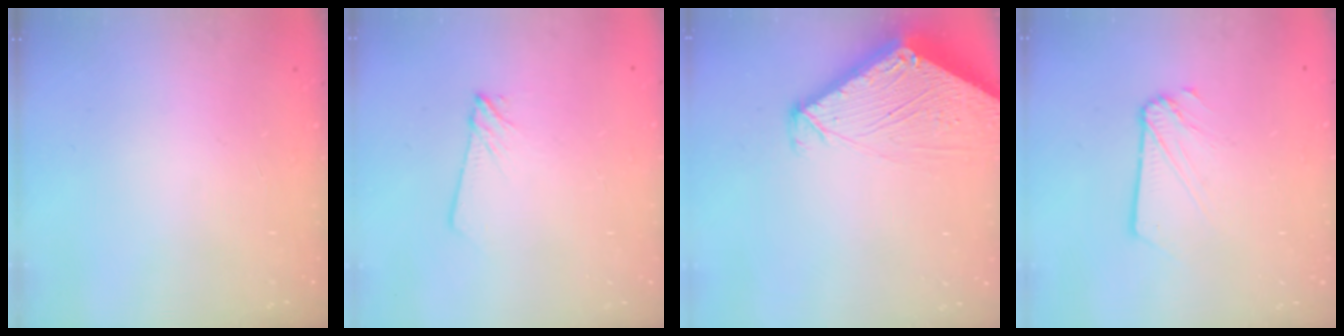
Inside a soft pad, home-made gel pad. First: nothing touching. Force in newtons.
{"total": 3.8, "press": 3.7, "slide": 0.6}
{"total": 4.2, "press": 4.2, "slide": 0.4}
{"total": 3.7, "press": 3.6, "slide": 0.6}